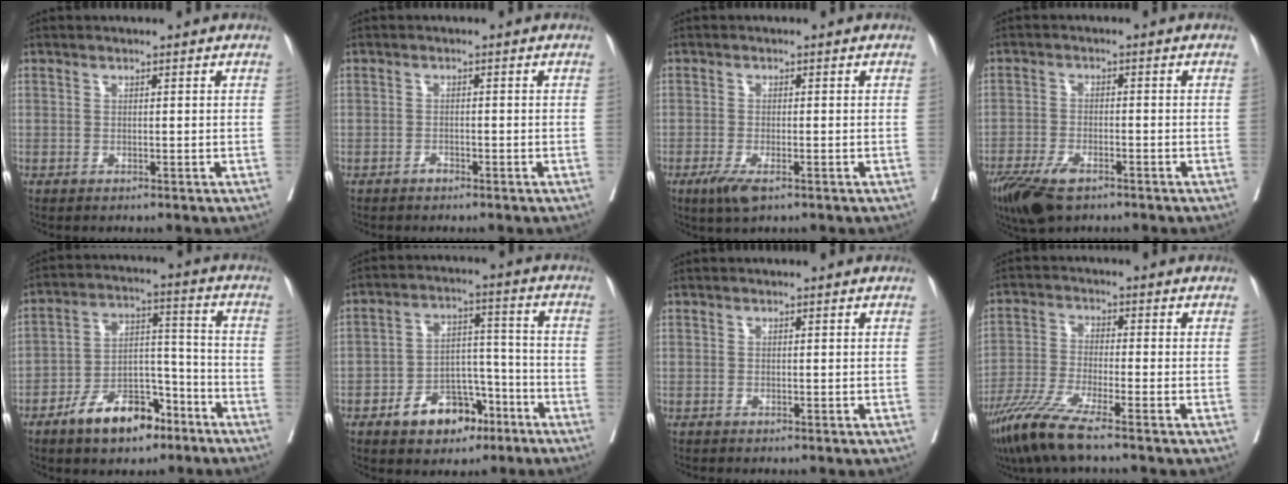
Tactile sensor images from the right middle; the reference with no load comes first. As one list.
[{"total": 0.9, "force": [-0.8, 0.4, 0.2], "torque": [-0.002, 0.002, -0.015]}, {"total": 3.7, "force": [-2.1, 1.0, 2.8], "torque": [-0.055, -0.006, -0.036]}, {"total": 7.6, "force": [-5.3, 2.9, 4.7], "torque": [-0.086, -0.012, -0.095]}, {"total": 11.0, "force": [-7.3, 5.1, 6.4], "torque": [-0.108, 0.018, -0.125]}, {"total": 9.5, "force": [-5.7, 5.5, 5.2], "torque": [-0.073, 0.023, -0.088]}, {"total": 0.0}, {"total": 8.0, "force": [-5.9, -0.1, 5.5], "torque": [-0.116, -0.029, -0.120]}]